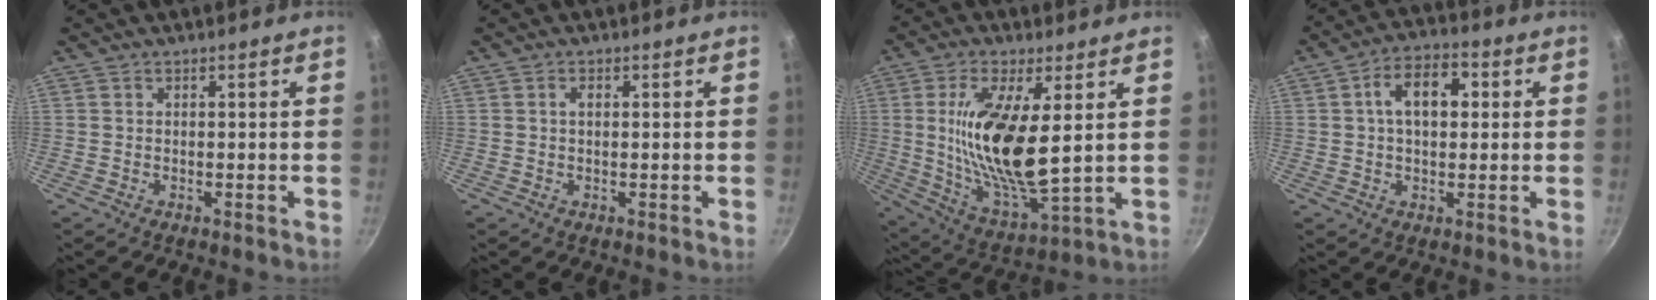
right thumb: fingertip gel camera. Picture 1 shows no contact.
{"total": 1.3, "force": [0.3, 0.7, 1.1], "torque": [-0.021, 0.003, 0.004]}
{"total": 18.2, "force": [3.0, 6.3, 16.9], "torque": [-0.331, -0.031, 0.061]}
{"total": 9.7, "force": [1.7, 5.9, 7.5], "torque": [-0.095, 0.018, 0.018]}